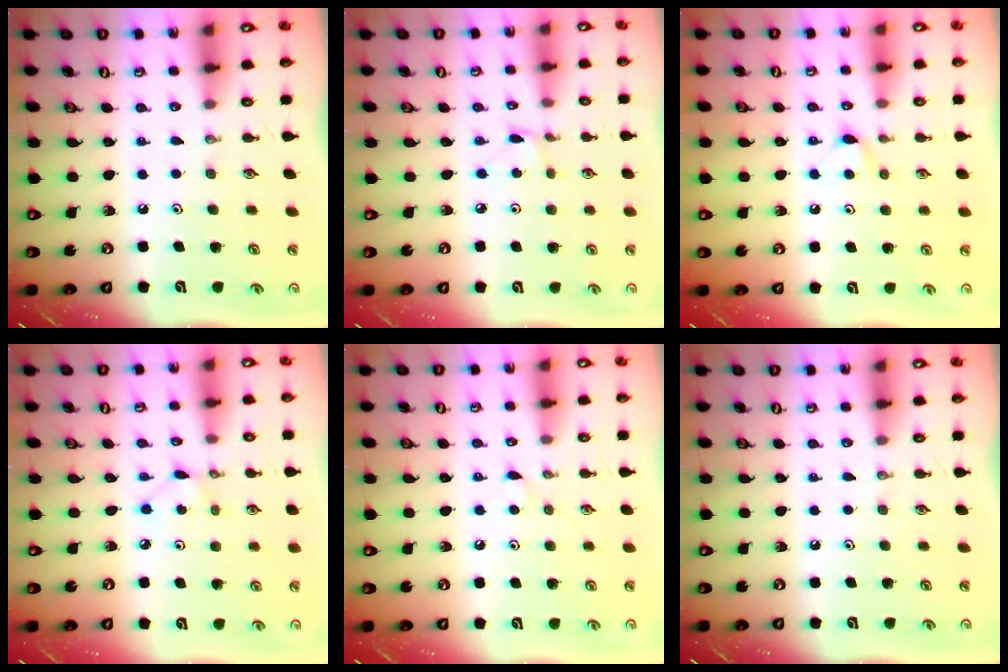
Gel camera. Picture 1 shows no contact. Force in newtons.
{"total": 1.9, "press": 1.9, "slide": 0.2}
{"total": 4.5, "press": 4.5, "slide": 0.6}
{"total": 3.2, "press": 3.2, "slide": 0.2}
{"total": 3.3, "press": 3.2, "slide": 0.4}
{"total": 0.0}